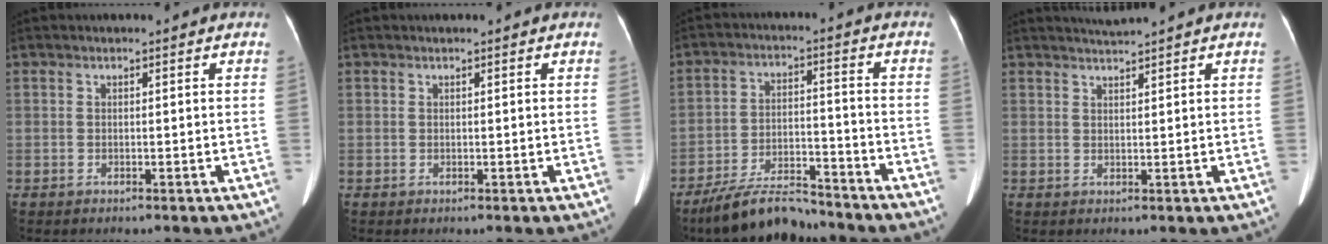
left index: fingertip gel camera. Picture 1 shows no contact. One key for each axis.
{"total": 0.0}
{"total": 10.0, "fx": -9.0, "fy": 2.0, "fz": 3.8, "tx": -0.074, "ty": -0.010, "tz": -0.156}
{"total": 2.0, "fx": 1.8, "fy": -0.9, "fz": 0.2, "tx": -0.006, "ty": 0.002, "tz": 0.040}